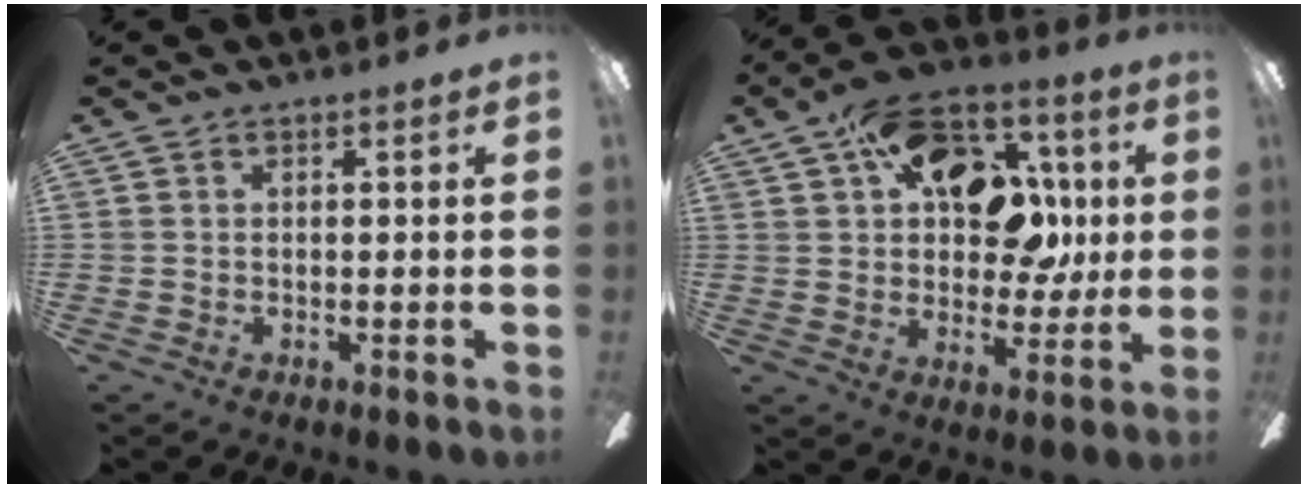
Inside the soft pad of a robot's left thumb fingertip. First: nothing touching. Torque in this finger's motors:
{"motor_torque": [2.40, 2.61, 2.11, -0.66, 0.12]}